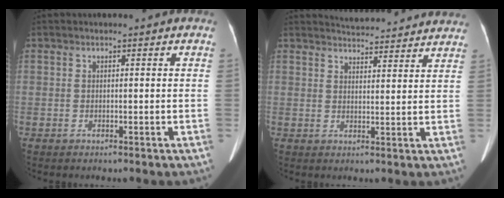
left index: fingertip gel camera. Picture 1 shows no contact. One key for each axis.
{"total": 13.4, "fx": 12.9, "fy": 1.6, "fz": 3.2, "tx": -0.037, "ty": 0.013, "tz": 0.151}